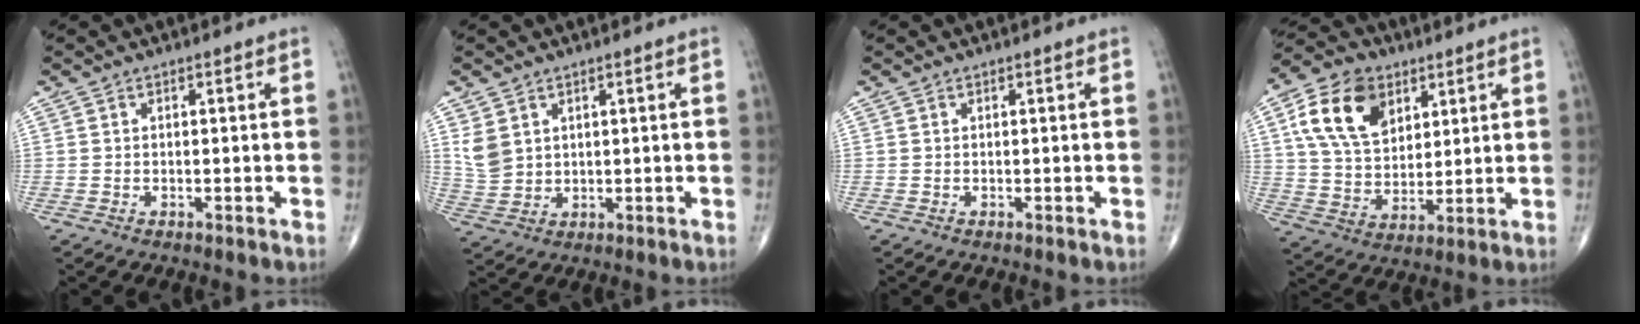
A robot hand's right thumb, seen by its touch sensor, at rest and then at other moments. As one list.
[{"total": 5.0, "force": [2.1, 3.8, 2.5], "torque": [-0.042, -0.009, 0.054]}, {"total": 0.0}, {"total": 15.5, "force": [6.3, 10.2, 9.8], "torque": [-0.158, -0.015, 0.119]}]